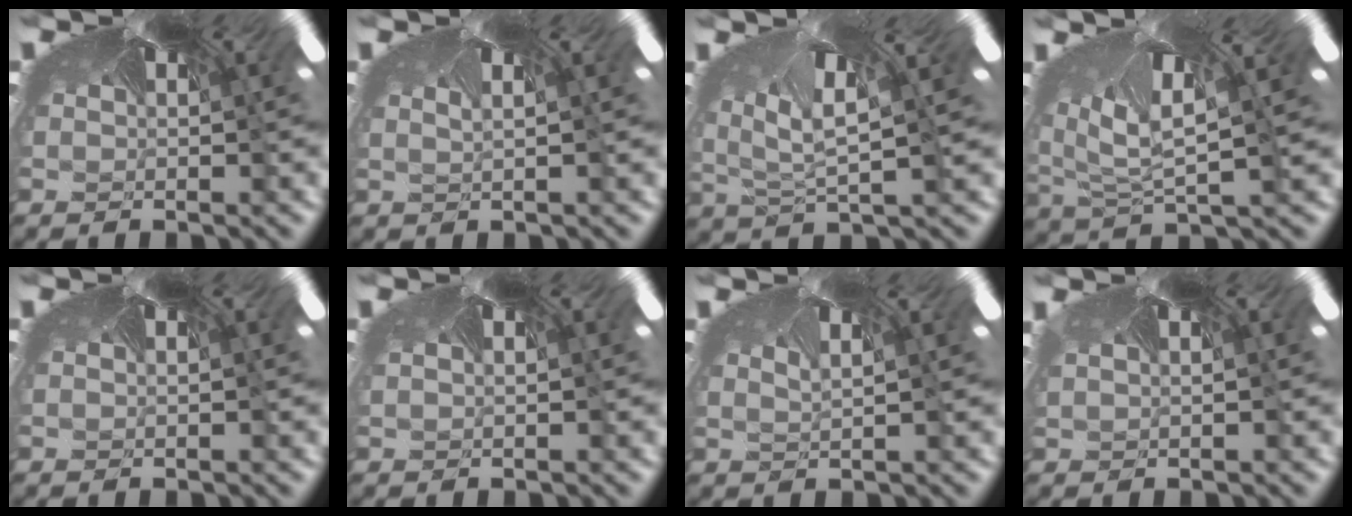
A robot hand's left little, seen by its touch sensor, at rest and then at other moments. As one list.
[{"total": 1.9, "force": [-1.7, 0.2, 0.6], "torque": [-0.017, -0.027, -0.012]}, {"total": 3.8, "force": [-3.7, -0.3, -0.5], "torque": [-0.031, -0.076, -0.030]}, {"total": 4.7, "force": [-4.6, -0.1, -0.9], "torque": [-0.023, -0.089, -0.044]}, {"total": 0.0}, {"total": 0.6, "force": [-0.5, -0.2, -0.1], "torque": [0.001, -0.009, -0.002]}, {"total": 2.1, "force": [-1.9, 0.3, 0.8], "torque": [-0.014, -0.030, -0.016]}, {"total": 1.0, "force": [-0.9, -0.3, -0.4], "torque": [0.005, -0.018, -0.005]}]